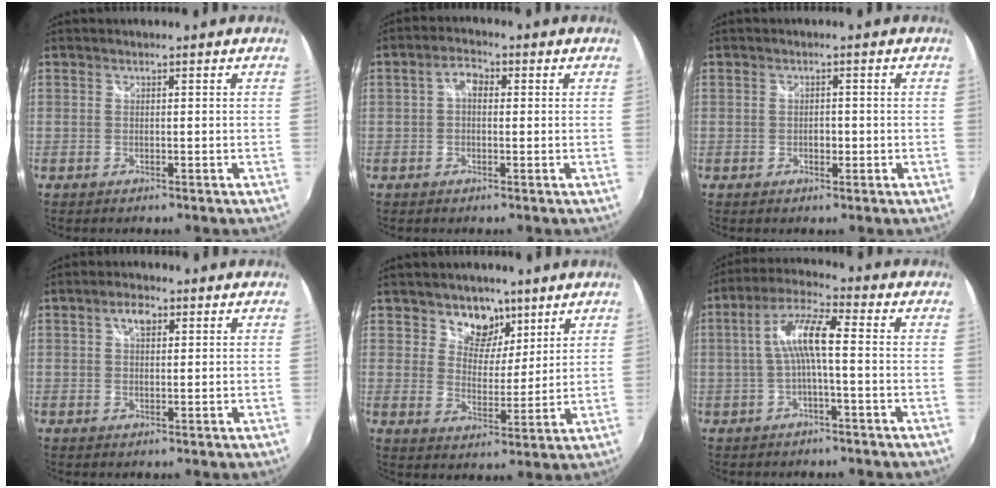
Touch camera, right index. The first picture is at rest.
{"total": 3.4, "force": [0.3, 2.3, 2.5], "torque": [-0.046, 0.013, 0.003]}
{"total": 1.7, "force": [-0.4, 1.3, 0.9], "torque": [-0.015, 0.001, -0.007]}
{"total": 3.2, "force": [1.3, 1.8, 2.4], "torque": [-0.039, 0.009, 0.021]}
{"total": 7.7, "force": [4.9, 5.4, 2.5], "torque": [-0.030, -0.012, 0.079]}
{"total": 7.7, "force": [-0.6, 1.2, 7.6], "torque": [-0.160, 0.017, -0.010]}